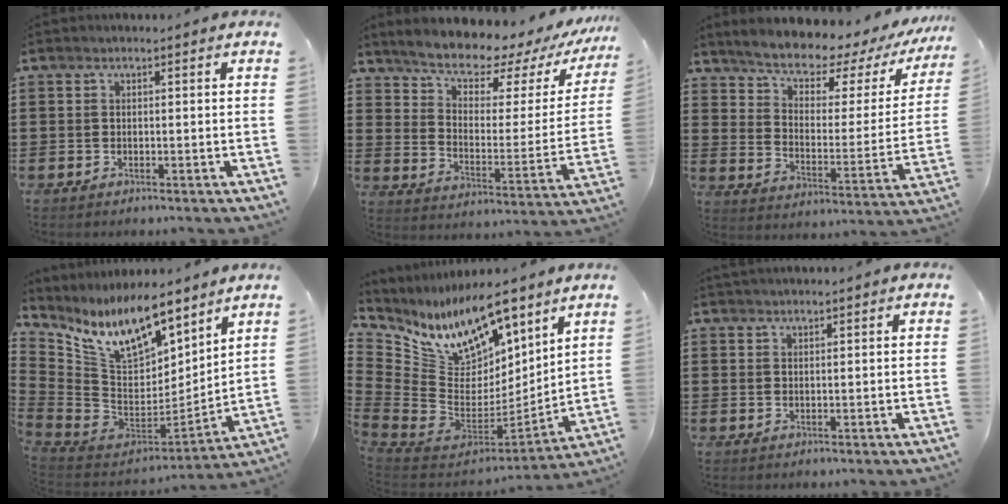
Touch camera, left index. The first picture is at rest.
{"total": 7.5, "force": [6.9, 1.8, 2.4], "torque": [-0.068, -0.056, 0.114]}
{"total": 6.4, "force": [5.8, 1.5, 2.2], "torque": [-0.064, -0.047, 0.095]}
{"total": 12.9, "force": [9.3, 4.9, 7.4], "torque": [-0.172, -0.057, 0.169]}
{"total": 12.4, "force": [9.5, 6.2, 5.0], "torque": [-0.131, -0.082, 0.172]}
{"total": 1.1, "force": [1.0, 0.0, 0.3], "torque": [-0.006, -0.001, 0.020]}